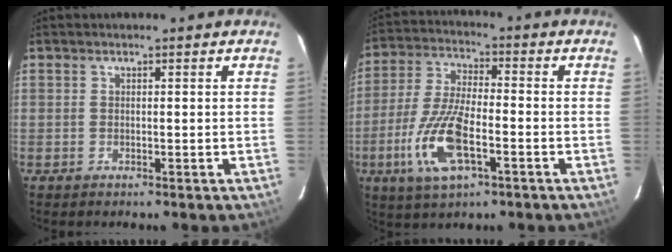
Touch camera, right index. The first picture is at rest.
{"total": 13.4, "force": [-5.0, 4.7, 11.4], "torque": [-0.249, -0.010, -0.096]}